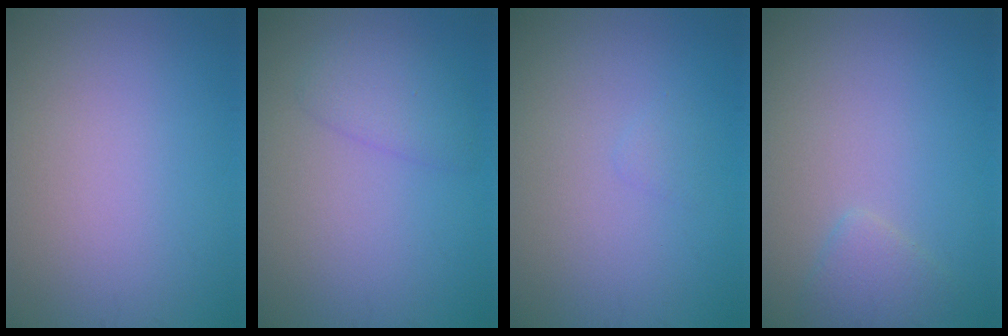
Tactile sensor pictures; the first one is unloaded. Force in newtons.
{"total": 2.2, "press": 2.2, "slide": 0.1}
{"total": 0.5, "press": 0.5, "slide": 0.1}
{"total": 1.7, "press": 1.7, "slide": 0.2}